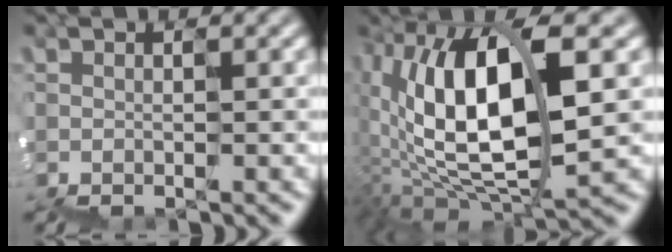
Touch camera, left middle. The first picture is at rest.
{"total": 9.3, "force": [1.5, 3.9, 8.3], "torque": [-0.172, 0.021, 0.026]}